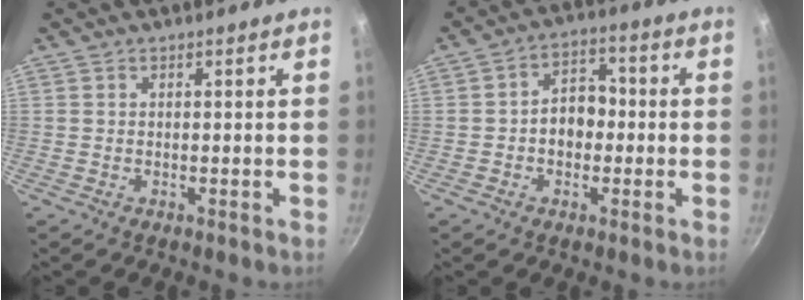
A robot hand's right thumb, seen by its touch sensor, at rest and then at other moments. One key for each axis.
{"total": 7.2, "fx": -0.8, "fy": 5.4, "fz": 4.7, "tx": -0.027, "ty": 0.024, "tz": -0.020}